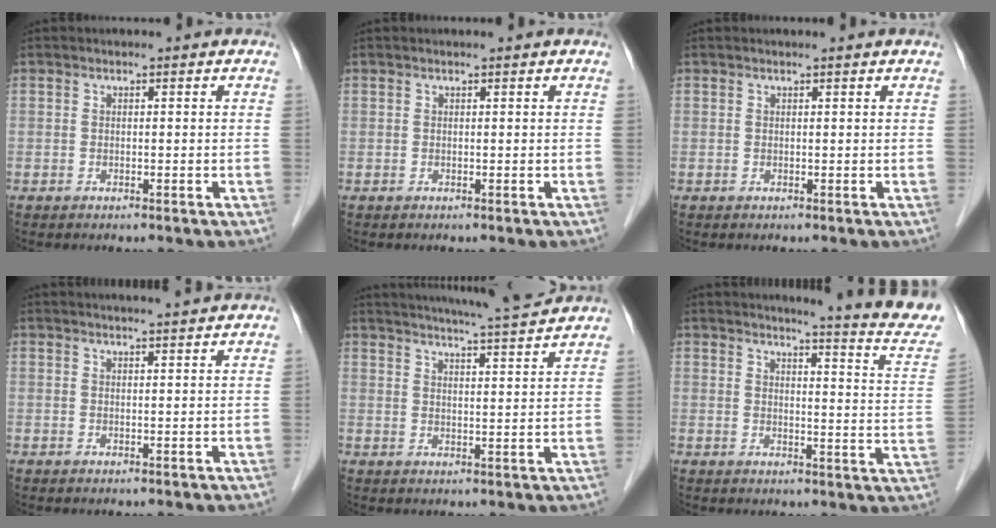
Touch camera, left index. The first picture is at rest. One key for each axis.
{"total": 0.5, "fx": 0.5, "fy": 0.0, "fz": 0.2, "tx": -0.002, "ty": 0.004, "tz": 0.010}
{"total": 0.6, "fx": 0.5, "fy": -0.1, "fz": 0.3, "tx": -0.006, "ty": 0.000, "tz": 0.015}
{"total": 5.2, "fx": 4.8, "fy": -0.7, "fz": 1.9, "tx": -0.022, "ty": 0.015, "tz": 0.056}
{"total": 12.0, "fx": 11.1, "fy": -0.8, "fz": 4.4, "tx": -0.081, "ty": 0.001, "tz": 0.149}
{"total": 15.0, "fx": 13.7, "fy": -0.6, "fz": 6.0, "tx": -0.070, "ty": -0.086, "tz": 0.132}